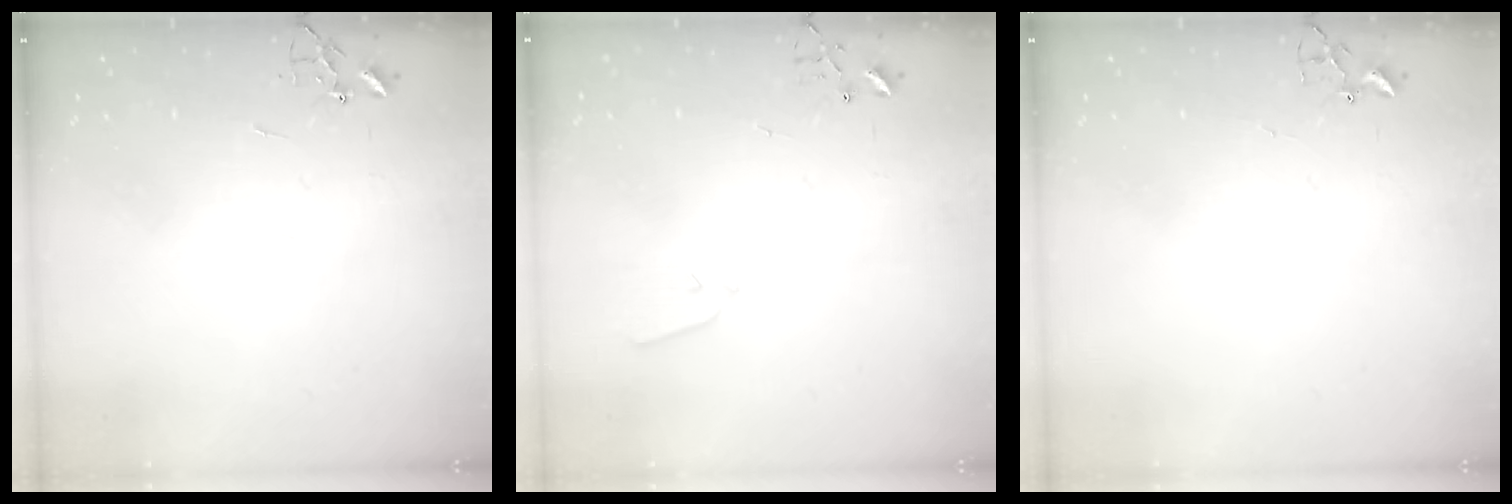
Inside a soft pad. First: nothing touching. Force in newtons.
{"total": 3.6, "press": 3.5, "slide": 0.6}
{"total": 1.7, "press": 1.6, "slide": 0.2}